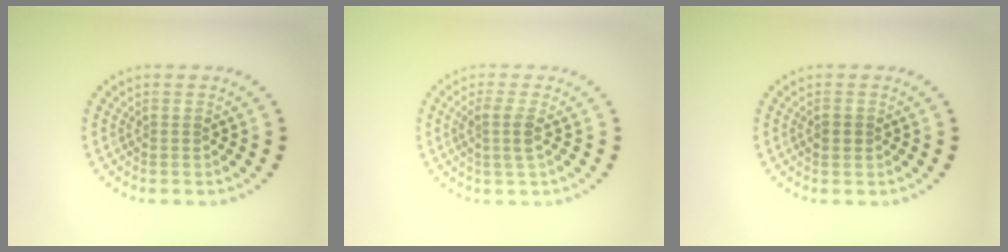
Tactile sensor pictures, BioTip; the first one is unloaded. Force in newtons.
{"total": 1.9, "press": 1.6, "slide": 1.1}
{"total": 1.1, "press": 1.1, "slide": 0.1}